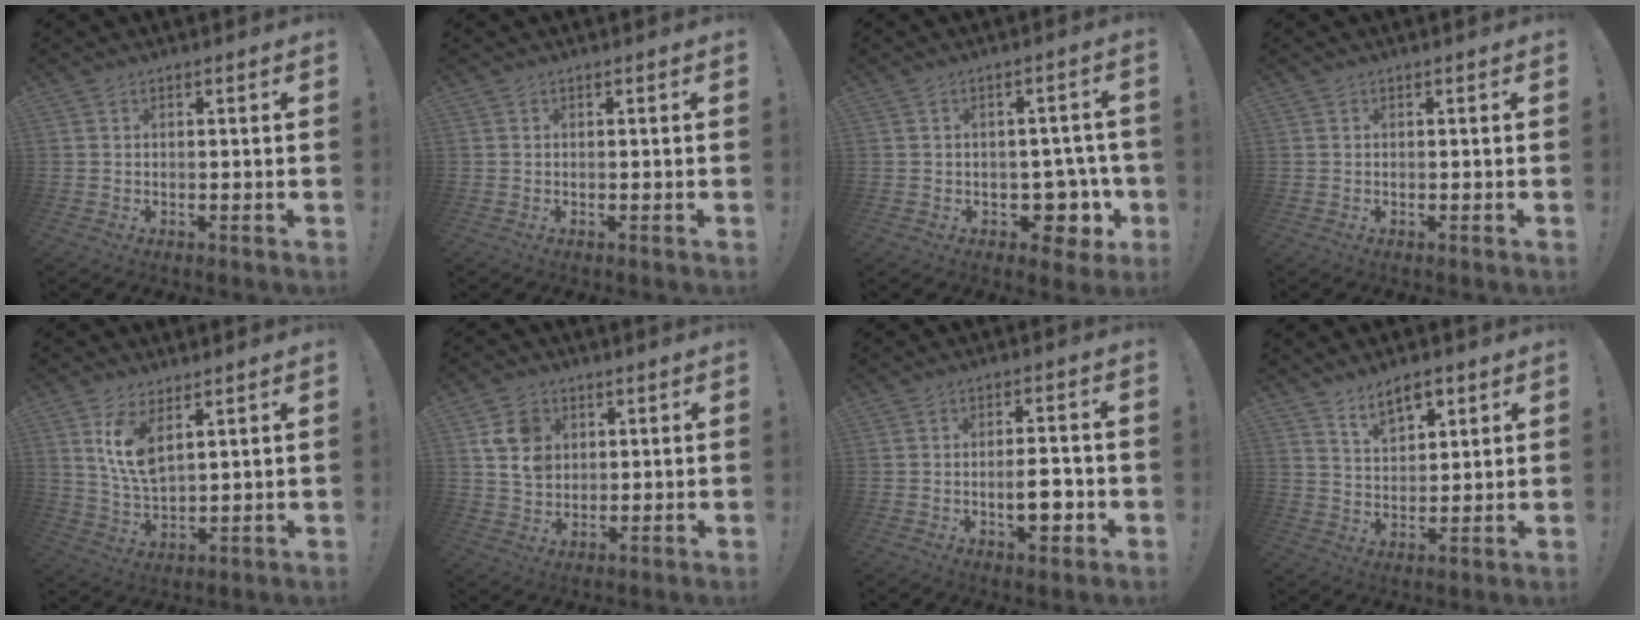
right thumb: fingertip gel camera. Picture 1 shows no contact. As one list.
[{"total": 0.0}, {"total": 7.9, "force": [-1.7, 6.5, 4.2], "torque": [-0.041, 0.014, -0.016]}, {"total": 0.0}, {"total": 9.7, "force": [5.3, 4.5, 6.7], "torque": [-0.127, -0.030, 0.093]}, {"total": 10.1, "force": [3.6, 8.3, 4.4], "torque": [-0.074, -0.007, 0.073]}, {"total": 7.2, "force": [-2.1, 2.9, 6.3], "torque": [-0.079, 0.006, -0.035]}, {"total": 8.6, "force": [5.9, 4.4, 4.4], "torque": [-0.064, -0.026, 0.108]}]